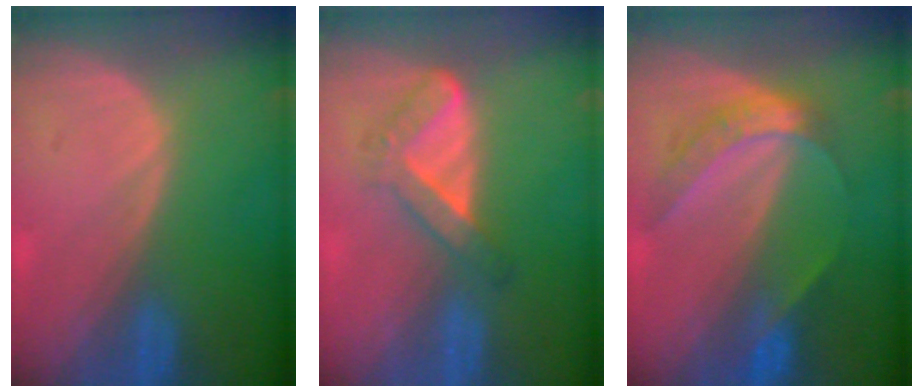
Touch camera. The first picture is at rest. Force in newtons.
{"total": 5.6, "press": 4.7, "slide": 3.0}
{"total": 6.3, "press": 5.2, "slide": 3.4}